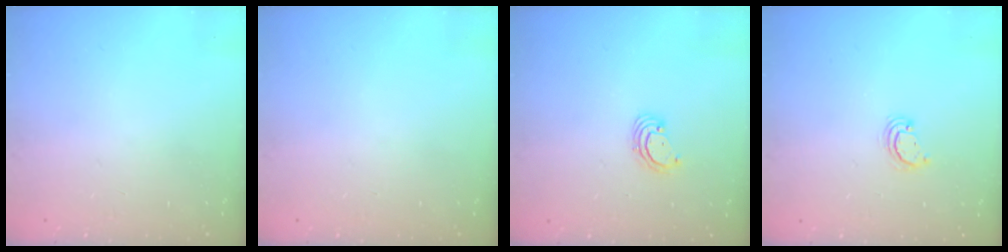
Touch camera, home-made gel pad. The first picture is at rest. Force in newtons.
{"total": 0.0}
{"total": 3.3, "press": 3.3, "slide": 0.2}
{"total": 2.6, "press": 2.6, "slide": 0.3}